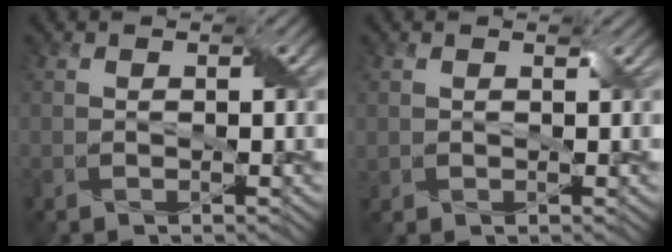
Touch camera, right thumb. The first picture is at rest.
{"total": 1.0, "force": [0.7, 0.7, 0.1], "torque": [-0.009, -0.001, 0.015]}